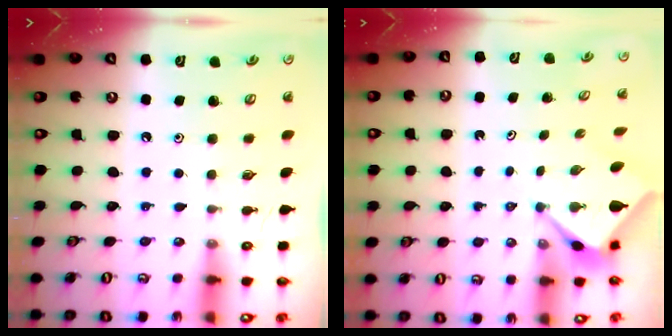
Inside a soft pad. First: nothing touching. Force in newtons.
{"total": 2.7, "press": 2.7, "slide": 0.1}